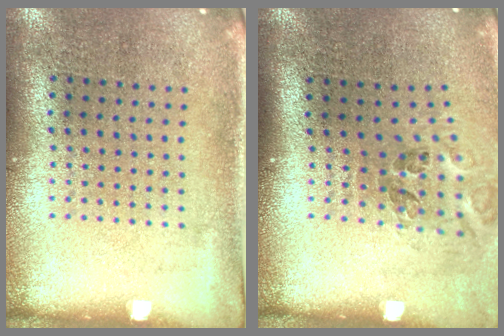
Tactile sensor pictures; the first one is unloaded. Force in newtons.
{"total": 1.2, "press": 0.9, "slide": 0.7}